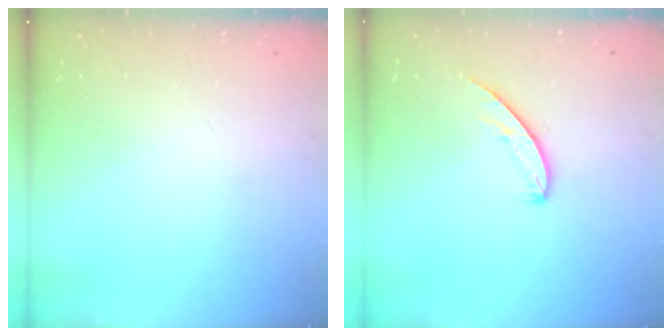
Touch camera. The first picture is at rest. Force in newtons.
{"total": 6.0, "press": 6.0, "slide": 0.4}